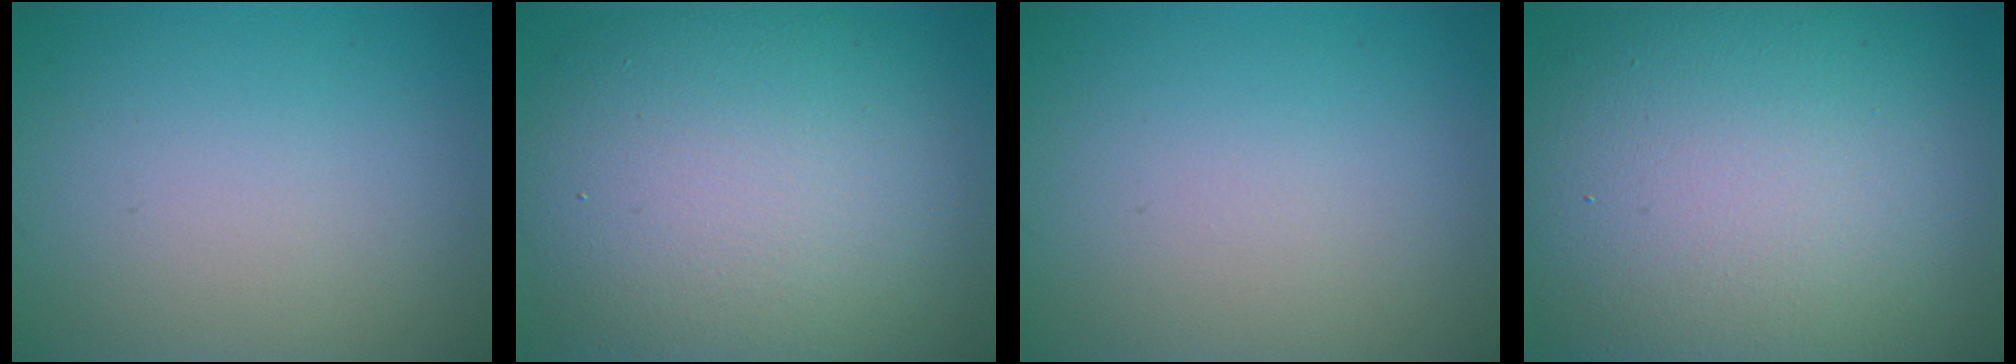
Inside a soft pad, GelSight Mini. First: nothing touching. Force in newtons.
{"total": 12.5, "press": 12.4, "slide": 0.9}
{"total": 0.0}
{"total": 13.3, "press": 13.2, "slide": 0.8}